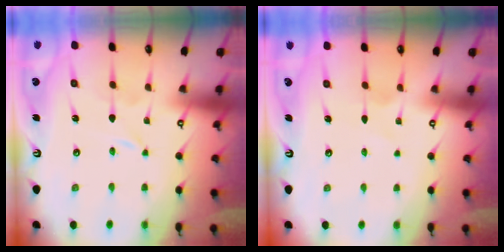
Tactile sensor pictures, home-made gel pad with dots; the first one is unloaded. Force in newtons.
{"total": 2.4, "press": 2.4, "slide": 0.3}